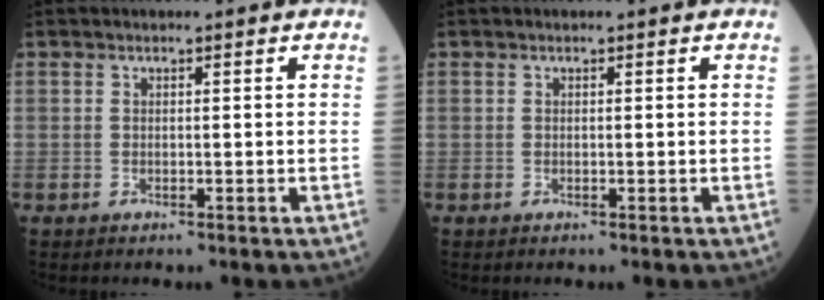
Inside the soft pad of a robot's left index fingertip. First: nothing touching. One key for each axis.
{"total": 0.0}